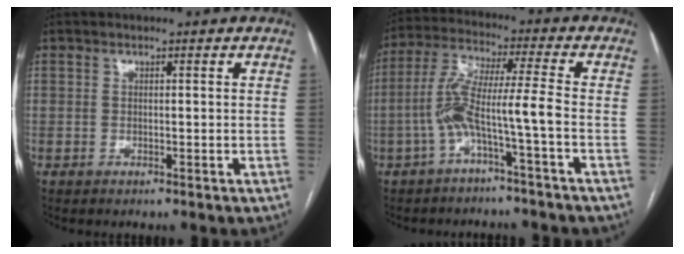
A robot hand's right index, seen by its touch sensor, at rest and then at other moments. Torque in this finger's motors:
{"motor_torque": [1.32, -0.62, 0.71, 0.19]}